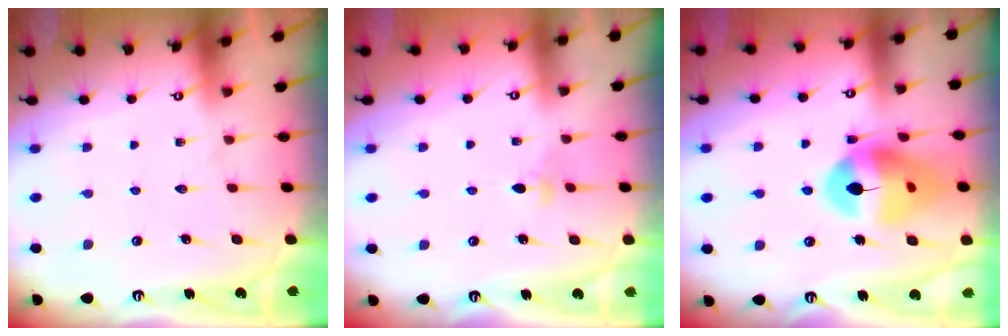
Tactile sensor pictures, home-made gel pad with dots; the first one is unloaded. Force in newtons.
{"total": 2.8, "press": 2.7, "slide": 0.8}
{"total": 15.8, "press": 15.6, "slide": 2.1}